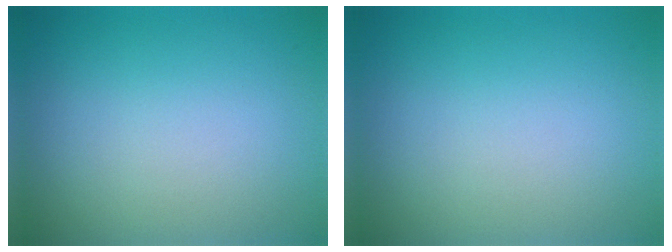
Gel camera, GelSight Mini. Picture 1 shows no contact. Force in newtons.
{"total": 0.0}